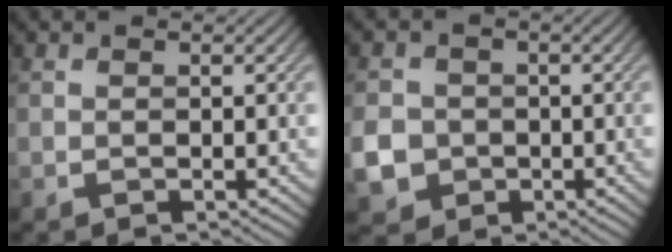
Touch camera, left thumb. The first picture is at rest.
{"total": 5.5, "force": [-1.4, 5.0, 2.0], "torque": [-0.059, -0.017, -0.041]}